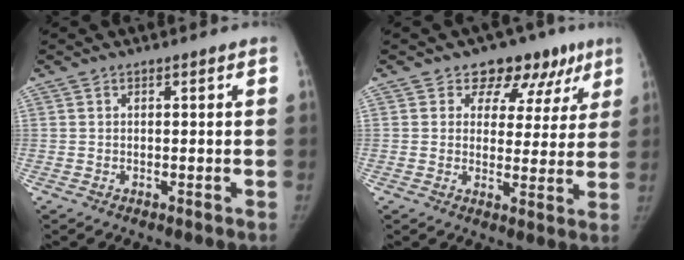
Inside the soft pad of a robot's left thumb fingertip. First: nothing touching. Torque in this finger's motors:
{"motor_torque": [-0.12, 0.04, 0.51, -0.19, -0.02]}